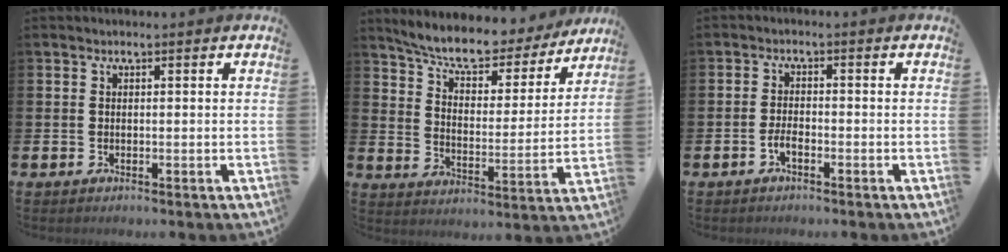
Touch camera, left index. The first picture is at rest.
{"total": 8.2, "force": [7.5, 2.1, 2.4], "torque": [-0.069, -0.057, 0.127]}
{"total": 1.9, "force": [-1.0, 0.7, 1.5], "torque": [-0.033, 0.004, -0.019]}